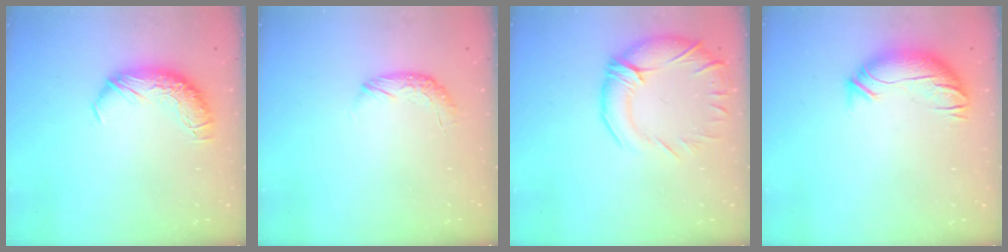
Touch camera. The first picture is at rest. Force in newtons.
{"total": 4.9, "press": 4.8, "slide": 1.0}
{"total": 6.1, "press": 4.8, "slide": 3.8}
{"total": 3.3, "press": 2.5, "slide": 2.1}